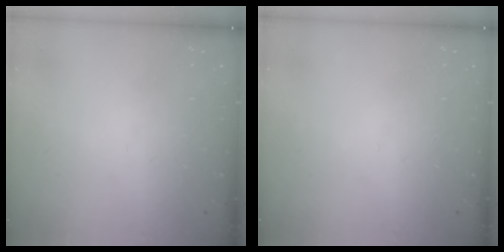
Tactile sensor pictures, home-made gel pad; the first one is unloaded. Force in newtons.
{"total": 0.0}